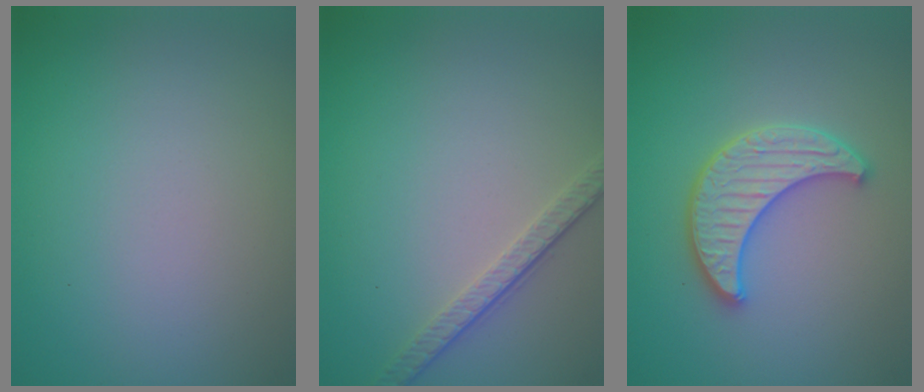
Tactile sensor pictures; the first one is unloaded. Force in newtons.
{"total": 2.6, "press": 2.0, "slide": 1.7}
{"total": 3.8, "press": 3.6, "slide": 1.0}